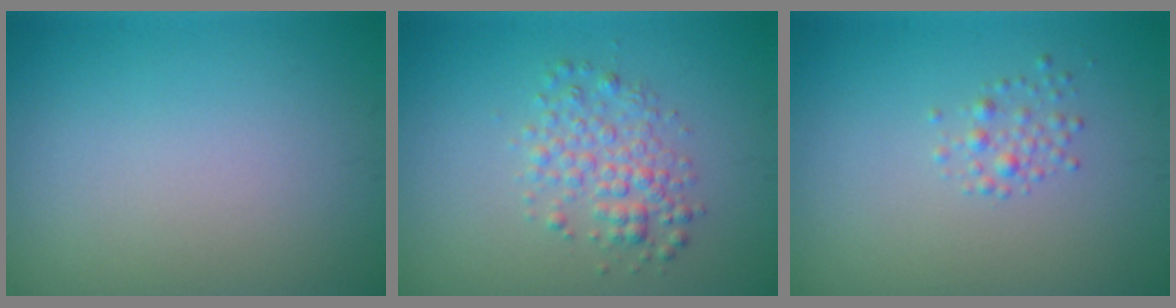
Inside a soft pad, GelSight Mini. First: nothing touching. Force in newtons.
{"total": 3.0, "press": 3.0, "slide": 0.1}
{"total": 1.3, "press": 1.3, "slide": 0.0}